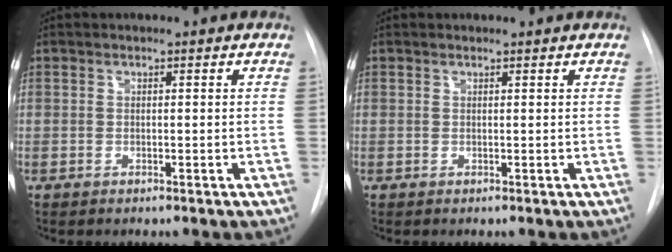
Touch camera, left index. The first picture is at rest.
{"total": 0.8, "force": [0.8, 0.0, 0.0], "torque": [-0.007, 0.009, 0.013]}